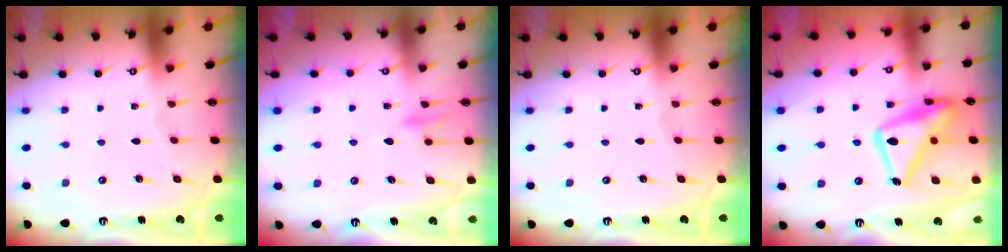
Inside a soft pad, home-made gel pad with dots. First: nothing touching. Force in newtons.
{"total": 9.0, "press": 9.0, "slide": 0.3}
{"total": 0.0}
{"total": 18.8, "press": 18.7, "slide": 1.6}